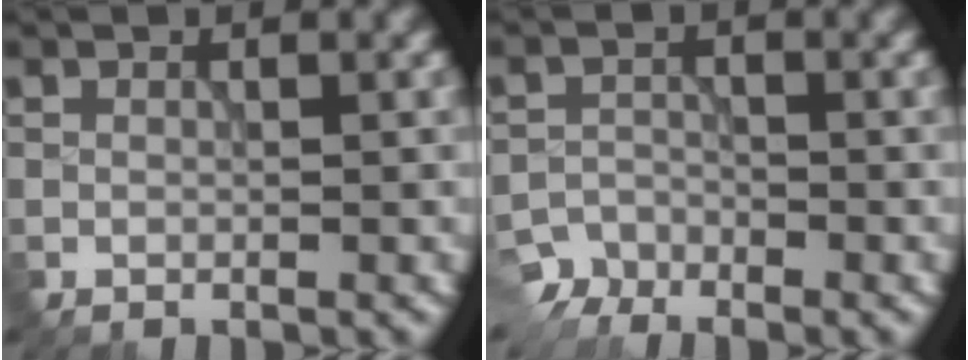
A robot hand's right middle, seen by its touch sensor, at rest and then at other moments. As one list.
[{"total": 2.8, "force": [-2.6, 1.0, -0.3], "torque": [0.010, -0.001, -0.049]}]